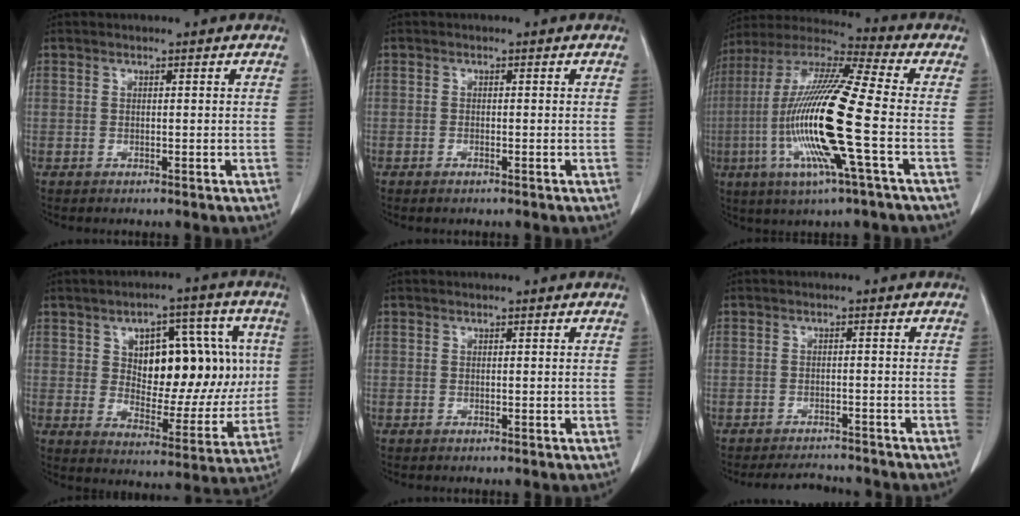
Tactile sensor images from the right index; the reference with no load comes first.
{"total": 0.8, "force": [-0.6, 0.2, 0.5], "torque": [-0.012, -0.001, -0.008]}
{"total": 18.8, "force": [-4.0, 0.3, 18.4], "torque": [-0.377, -0.011, -0.085]}
{"total": 16.9, "force": [3.2, 8.4, 14.3], "torque": [-0.198, 0.022, 0.060]}
{"total": 0.0}
{"total": 4.4, "force": [-4.3, 0.9, 0.3], "torque": [-0.003, -0.002, -0.065]}